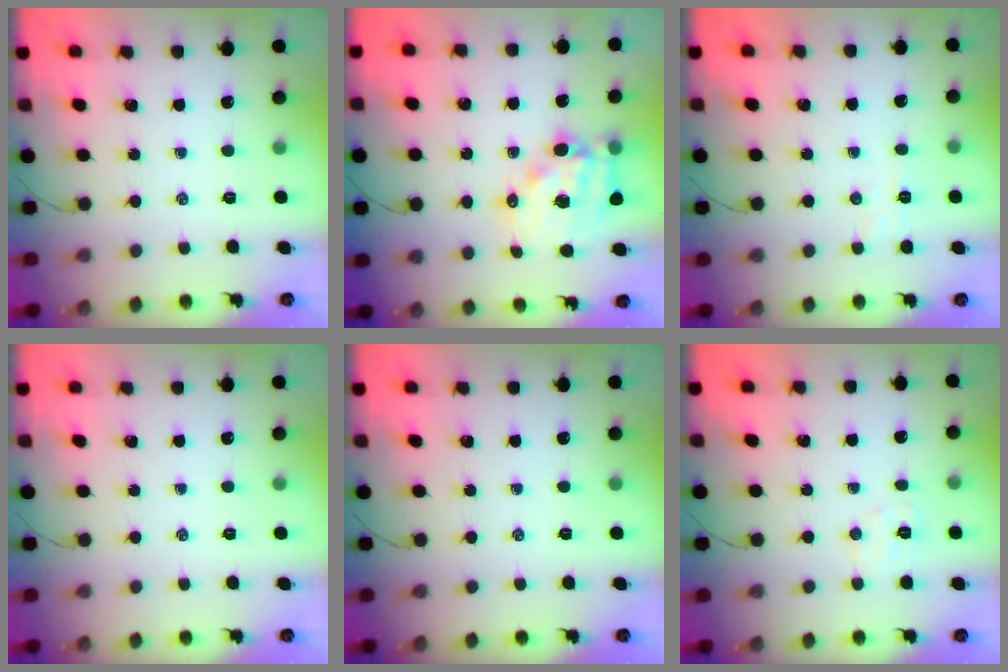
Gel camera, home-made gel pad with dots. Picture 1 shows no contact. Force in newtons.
{"total": 13.8, "press": 13.4, "slide": 3.6}
{"total": 3.3, "press": 3.2, "slide": 0.6}
{"total": 0.0}
{"total": 0.0}
{"total": 5.6, "press": 5.4, "slide": 1.2}